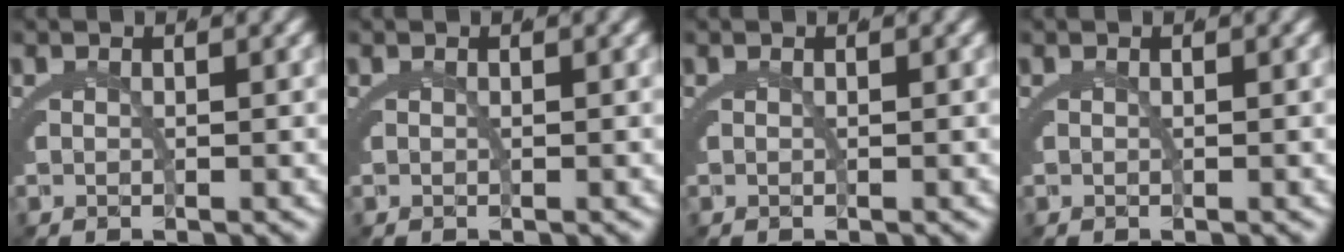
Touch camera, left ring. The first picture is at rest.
{"total": 0.0}
{"total": 0.0}
{"total": 0.0}